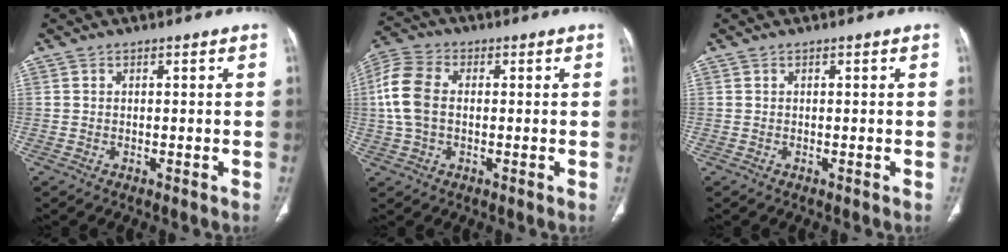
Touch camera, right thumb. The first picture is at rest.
{"total": 9.5, "force": [0.4, 6.3, 7.1], "torque": [-0.159, 0.021, 0.003]}
{"total": 0.0}